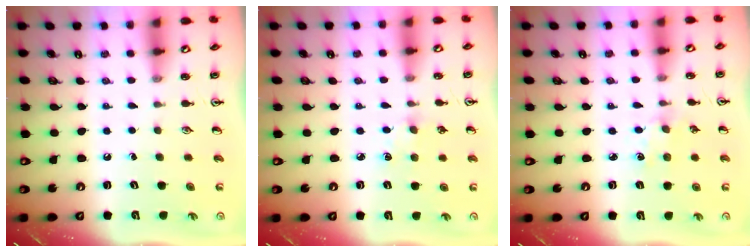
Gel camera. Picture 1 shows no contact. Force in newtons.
{"total": 4.8, "press": 4.8, "slide": 0.5}
{"total": 2.9, "press": 2.9, "slide": 0.4}